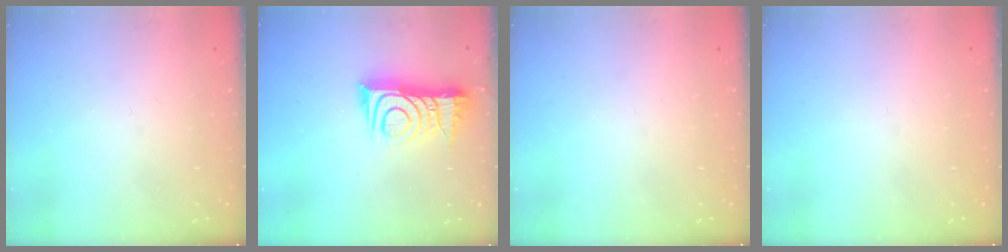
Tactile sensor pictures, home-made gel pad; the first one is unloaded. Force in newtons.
{"total": 12.2, "press": 12.1, "slide": 1.0}
{"total": 0.0}
{"total": 0.0}